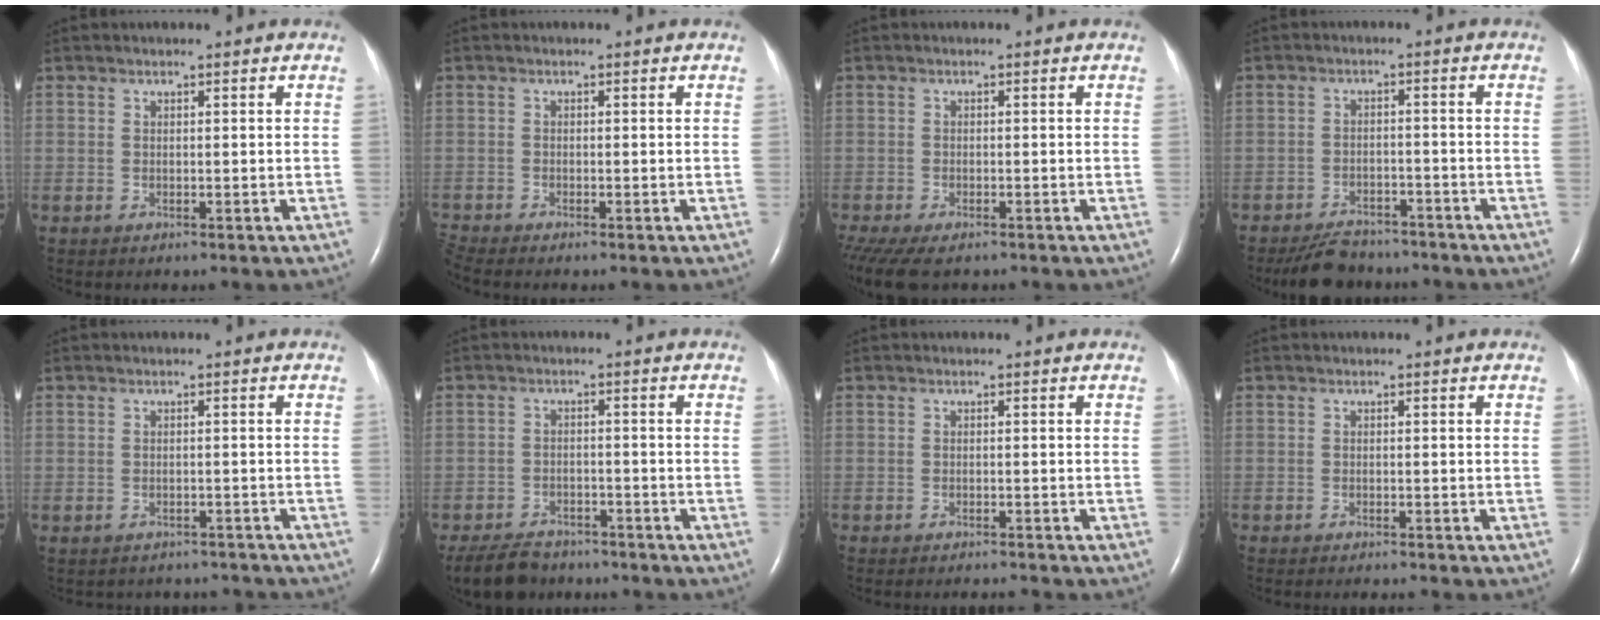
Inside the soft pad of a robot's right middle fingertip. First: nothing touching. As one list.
[{"total": 1.3, "force": [-1.2, -0.4, 0.1], "torque": [-0.009, -0.005, -0.026]}, {"total": 9.0, "force": [-6.8, 3.5, 4.9], "torque": [-0.107, -0.013, -0.102]}, {"total": 7.3, "force": [-6.5, 2.6, 2.0], "torque": [-0.037, -0.010, -0.104]}, {"total": 7.6, "force": [-7.2, 2.4, 0.7], "torque": [-0.013, 0.008, -0.076]}, {"total": 7.6, "force": [-6.6, 3.0, 2.3], "torque": [-0.044, -0.013, -0.107]}, {"total": 4.4, "force": [-4.2, -0.2, 1.0], "torque": [-0.010, -0.011, -0.060]}, {"total": 4.9, "force": [-4.5, 0.1, 1.9], "torque": [-0.020, -0.010, -0.064]}]